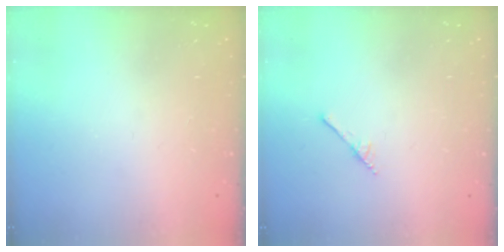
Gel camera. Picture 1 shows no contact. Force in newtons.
{"total": 1.7, "press": 1.7, "slide": 0.1}